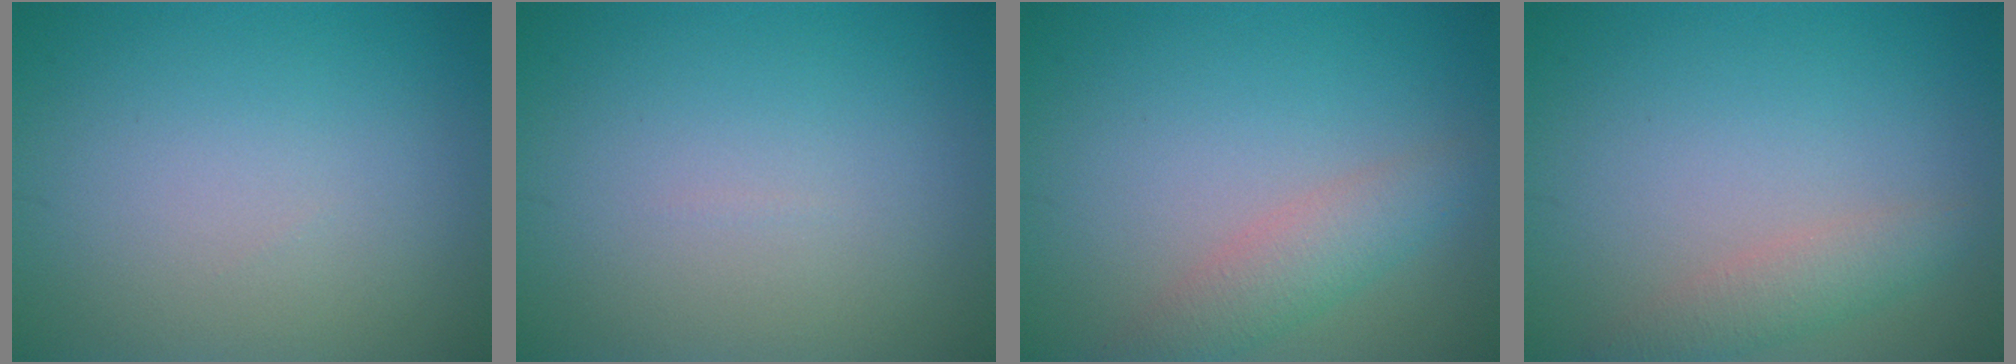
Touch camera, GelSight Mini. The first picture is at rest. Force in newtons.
{"total": 0.0}
{"total": 3.0, "press": 3.0, "slide": 0.1}
{"total": 2.3, "press": 2.3, "slide": 0.1}